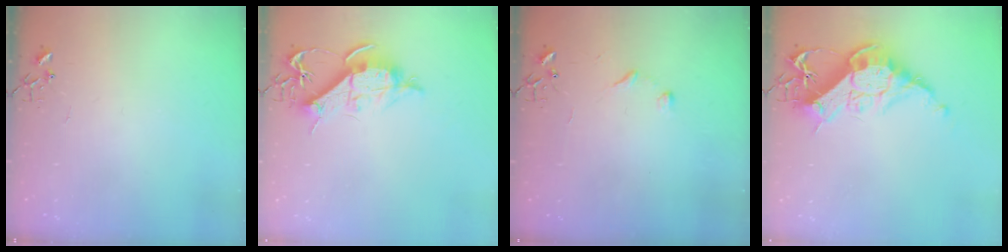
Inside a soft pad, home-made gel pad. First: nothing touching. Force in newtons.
{"total": 10.6, "press": 10.5, "slide": 1.2}
{"total": 6.0, "press": 6.0, "slide": 0.5}
{"total": 17.7, "press": 17.6, "slide": 1.5}